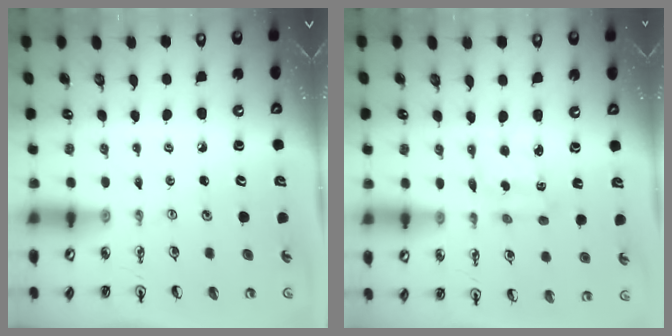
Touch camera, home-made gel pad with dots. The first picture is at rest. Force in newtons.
{"total": 2.2, "press": 2.0, "slide": 0.8}